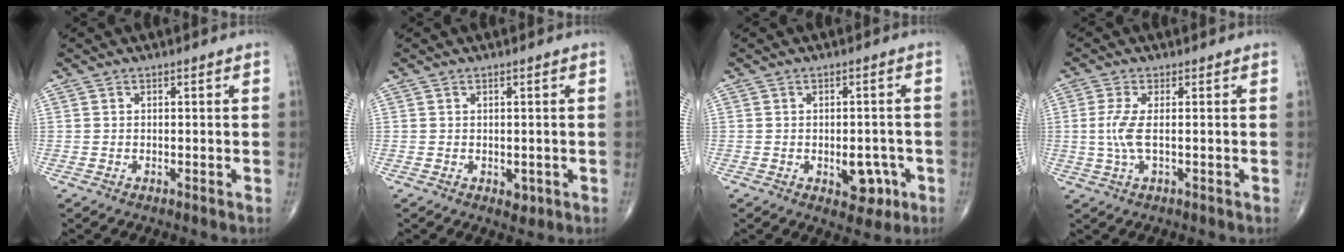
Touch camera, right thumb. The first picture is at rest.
{"total": 1.6, "force": [-0.3, 1.1, 1.1], "torque": [-0.008, -0.002, 0.000]}
{"total": 6.6, "force": [-2.1, 4.0, 4.8], "torque": [-0.029, 0.010, -0.019]}
{"total": 4.6, "force": [0.0, 1.3, 4.4], "torque": [-0.121, -0.003, -0.002]}